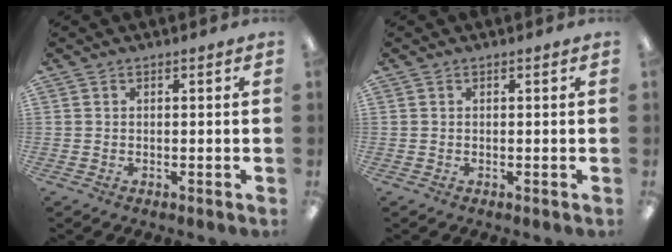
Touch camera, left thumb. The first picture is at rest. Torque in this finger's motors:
{"motor_torque": [0.02, 0.00, 0.13, -0.01, 0.02]}